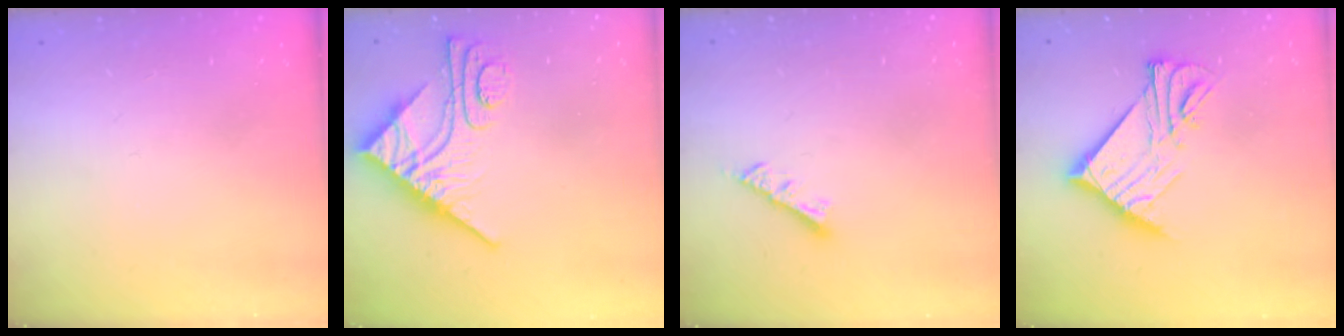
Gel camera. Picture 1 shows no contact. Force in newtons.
{"total": 10.9, "press": 10.8, "slide": 1.0}
{"total": 5.5, "press": 5.4, "slide": 0.4}
{"total": 14.7, "press": 14.7, "slide": 0.4}